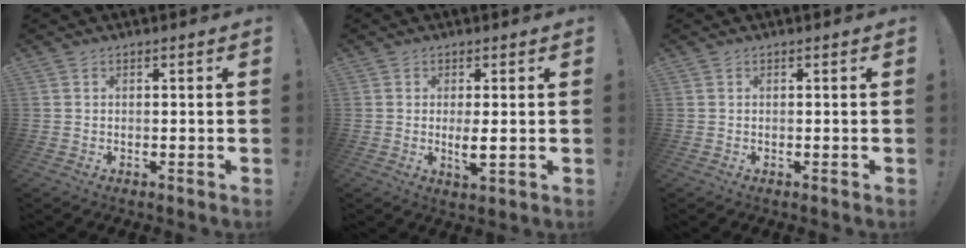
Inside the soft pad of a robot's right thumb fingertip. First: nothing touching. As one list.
[{"total": 4.1, "force": [0.2, 0.8, 4.0], "torque": [-0.062, -0.014, 0.000]}, {"total": 0.0}]